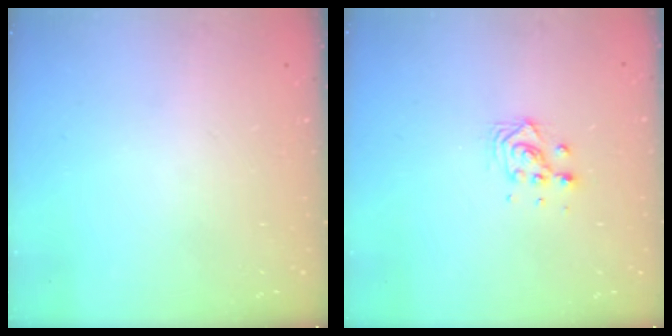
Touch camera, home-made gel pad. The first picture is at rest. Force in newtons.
{"total": 5.1, "press": 5.1, "slide": 0.1}